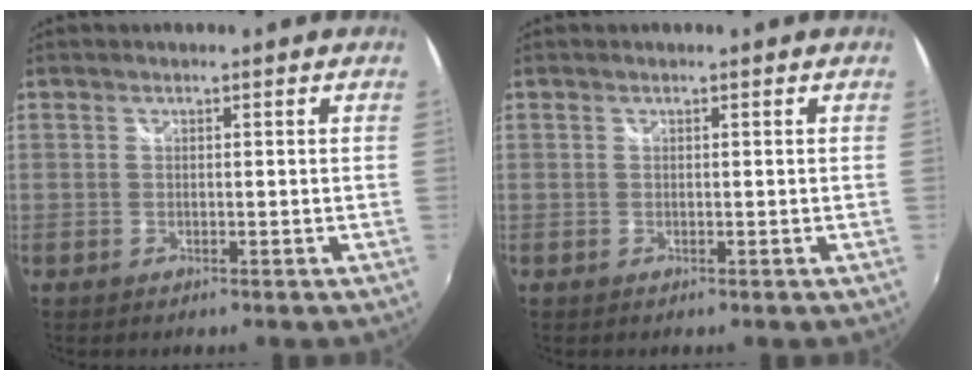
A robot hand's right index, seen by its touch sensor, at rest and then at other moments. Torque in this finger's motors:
{"motor_torque": [0.00, 0.00, 0.00, 0.00]}